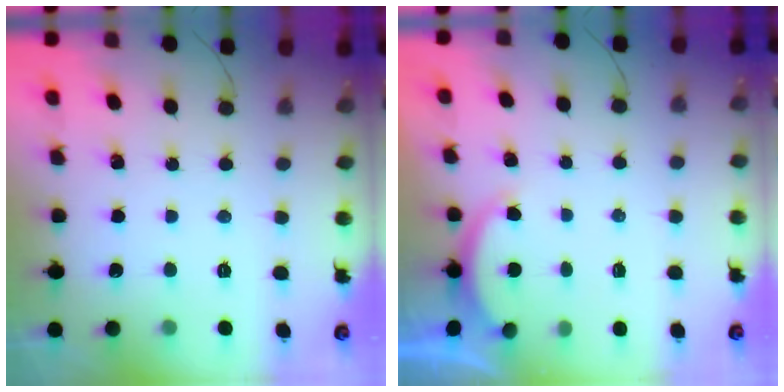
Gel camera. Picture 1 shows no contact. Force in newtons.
{"total": 1.9, "press": 1.8, "slide": 0.5}